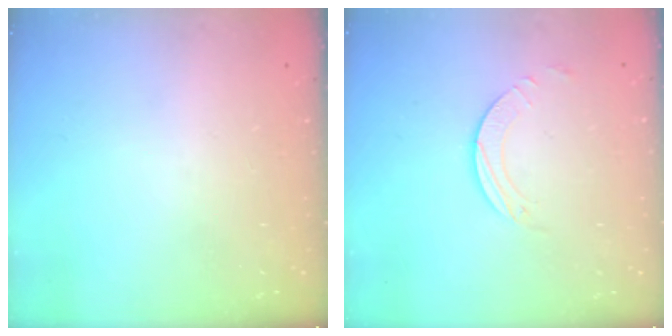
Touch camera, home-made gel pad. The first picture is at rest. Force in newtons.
{"total": 2.5, "press": 2.5, "slide": 0.2}